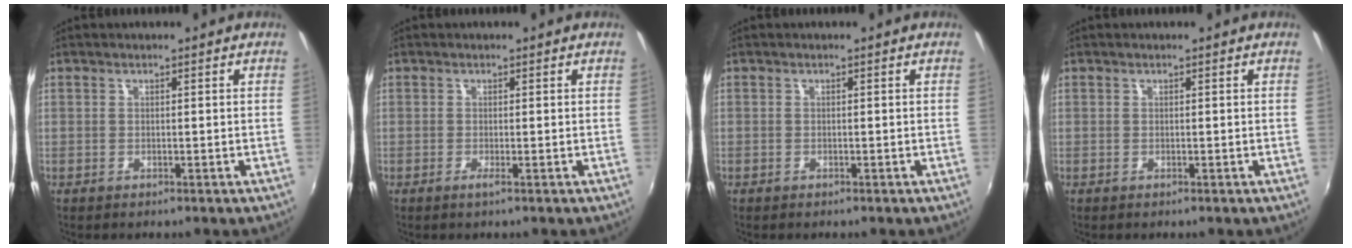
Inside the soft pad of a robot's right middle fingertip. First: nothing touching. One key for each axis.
{"total": 0.7, "fx": -0.3, "fy": -0.3, "fz": 0.6, "tx": -0.011, "ty": -0.001, "tz": -0.007}
{"total": 0.5, "fx": -0.4, "fy": 0.4, "fz": 0.0, "tx": -0.001, "ty": 0.002, "tz": -0.007}
{"total": 0.0}